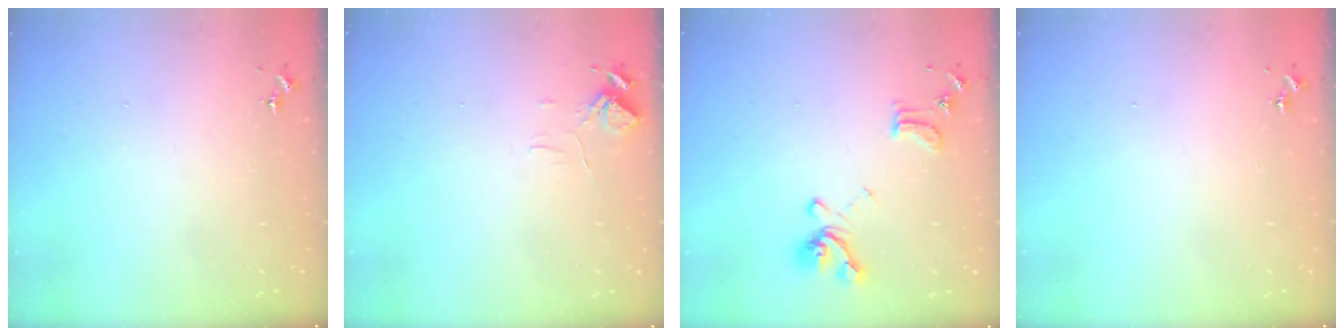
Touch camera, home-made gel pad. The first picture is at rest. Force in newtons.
{"total": 5.7, "press": 5.6, "slide": 0.6}
{"total": 14.3, "press": 14.2, "slide": 1.4}
{"total": 0.0}